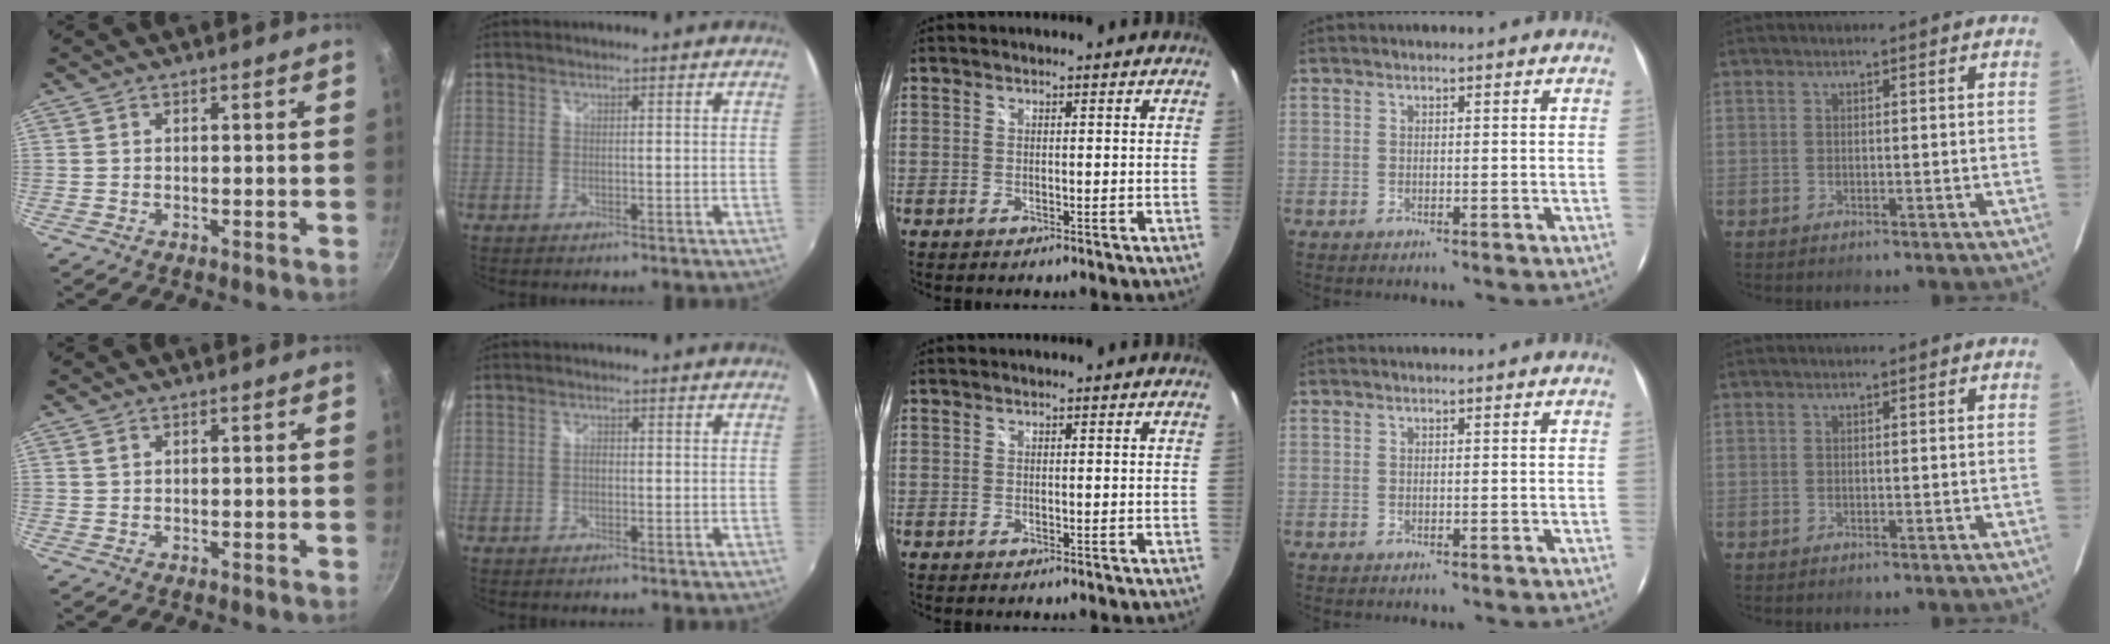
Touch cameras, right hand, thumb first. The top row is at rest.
{"thumb": {"total": 0.5, "force": [0.3, 0.3, 0.3], "torque": [-0.006, -0.001, 0.007]}, "index": {"total": 1.0, "force": [-0.2, 0.7, 0.7], "torque": [-0.011, 0.004, -0.005]}}